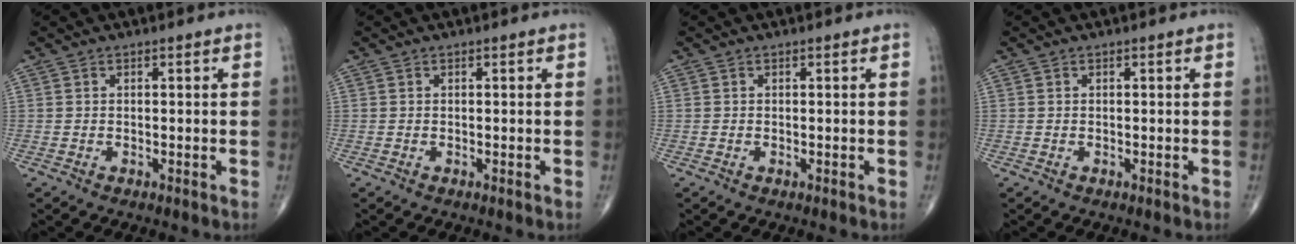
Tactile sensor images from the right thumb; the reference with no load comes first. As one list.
[{"total": 0.0}, {"total": 0.0}, {"total": 0.0}]